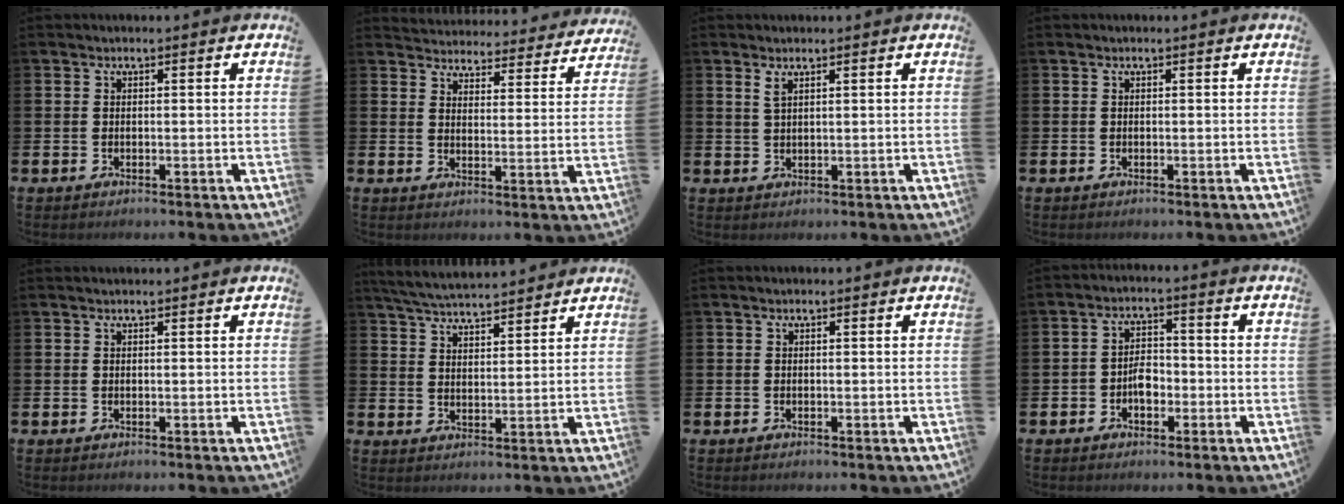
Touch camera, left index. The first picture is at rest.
{"total": 3.9, "force": [3.9, 0.6, 0.2], "torque": [-0.018, -0.036, 0.064]}
{"total": 1.5, "force": [1.2, 0.3, 0.9], "torque": [-0.015, 0.000, 0.020]}
{"total": 0.0}
{"total": 0.0}
{"total": 5.2, "force": [5.2, 0.3, 0.8], "torque": [-0.034, -0.025, 0.093]}
{"total": 0.0}
{"total": 3.4, "force": [-1.2, 2.2, 2.2], "torque": [-0.036, 0.004, -0.027]}